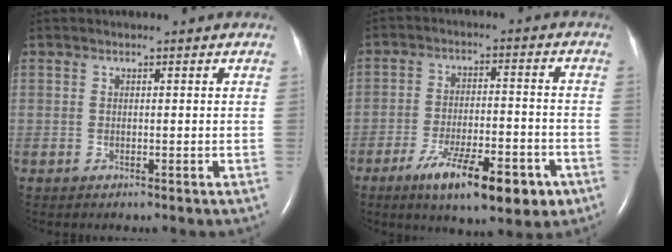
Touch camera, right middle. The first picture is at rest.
{"total": 13.3, "force": [-7.6, 3.8, 10.3], "torque": [-0.152, -0.006, -0.112]}